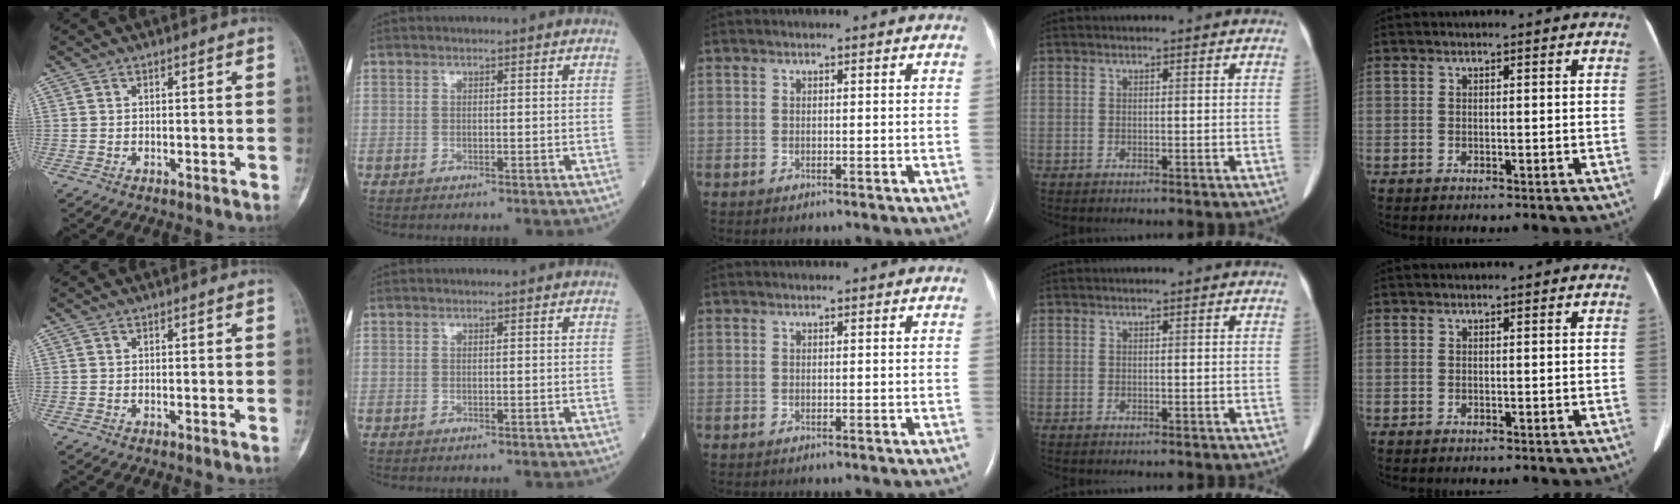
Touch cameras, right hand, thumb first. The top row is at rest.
{}